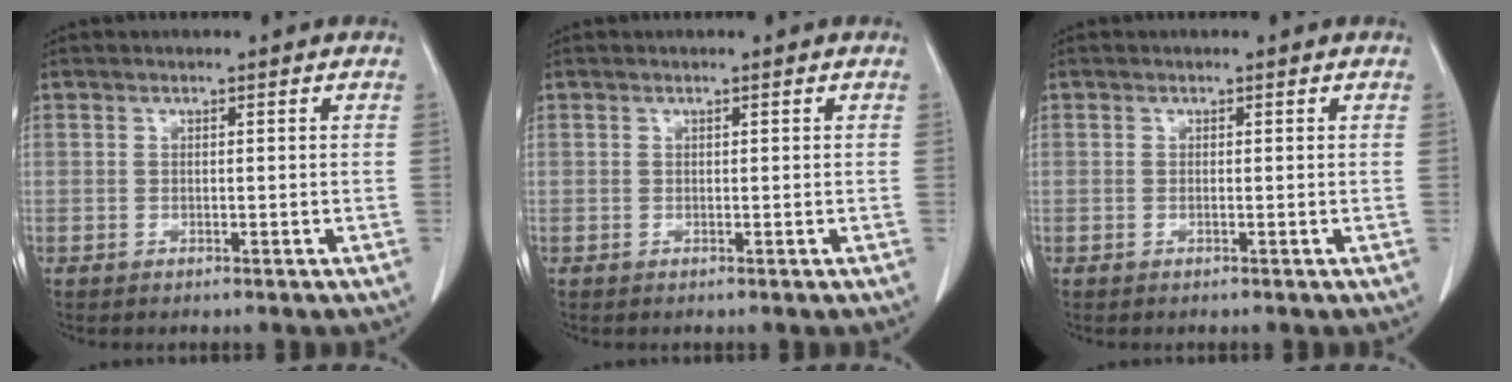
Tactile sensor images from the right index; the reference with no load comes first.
{"total": 0.0}
{"total": 0.0}